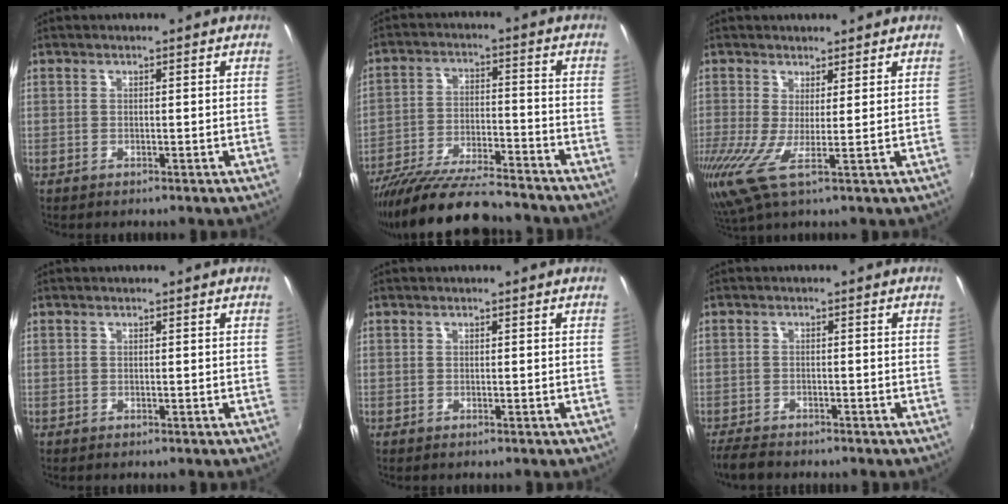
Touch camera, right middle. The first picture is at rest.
{"total": 17.7, "force": [-15.4, 2.9, 8.2], "torque": [-0.165, -0.035, -0.253]}
{"total": 6.6, "force": [-0.2, 0.5, 6.6], "torque": [-0.134, -0.019, -0.018]}
{"total": 0.0}
{"total": 0.0}
{"total": 4.5, "force": [-4.1, 1.0, 1.5], "torque": [-0.045, -0.022, -0.078]}